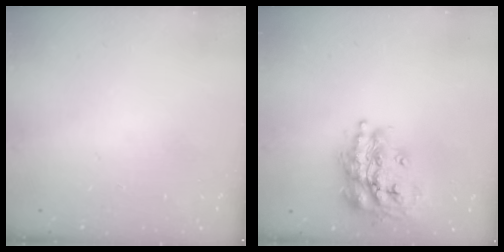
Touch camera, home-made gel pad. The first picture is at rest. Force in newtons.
{"total": 17.7, "press": 17.6, "slide": 1.5}